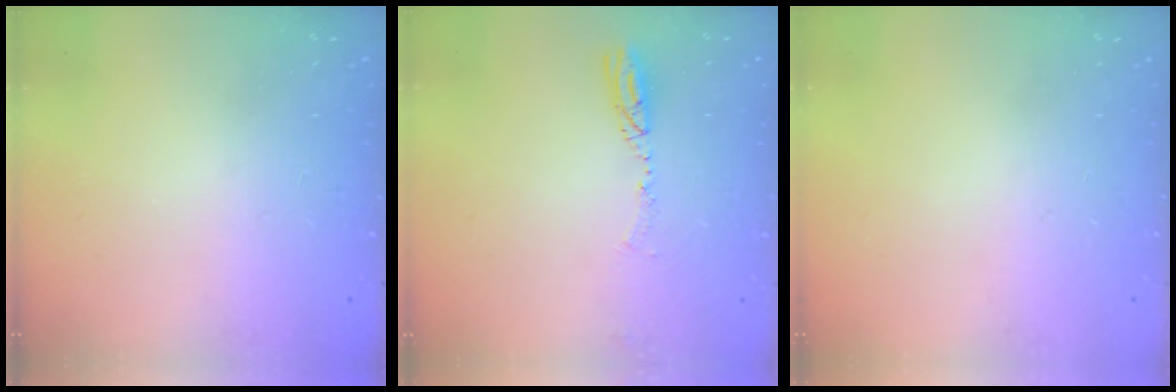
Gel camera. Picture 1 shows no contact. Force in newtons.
{"total": 5.0, "press": 4.9, "slide": 0.9}
{"total": 0.0}